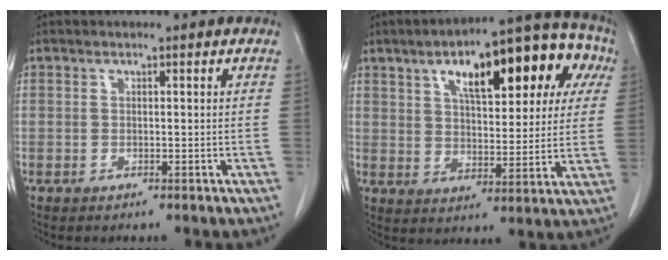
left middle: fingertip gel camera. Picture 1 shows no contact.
{"total": 19.0, "force": [7.9, 6.8, 15.8], "torque": [-0.218, 0.050, 0.113]}